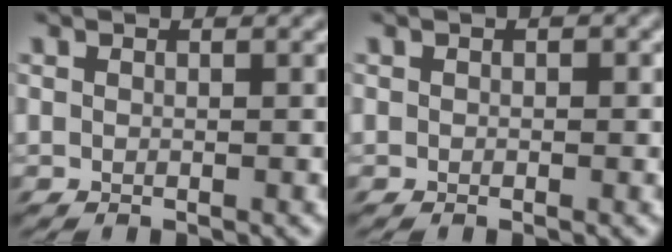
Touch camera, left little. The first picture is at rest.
{"total": 1.1, "force": [-0.1, 0.9, 0.7], "torque": [-0.012, -0.001, -0.002]}